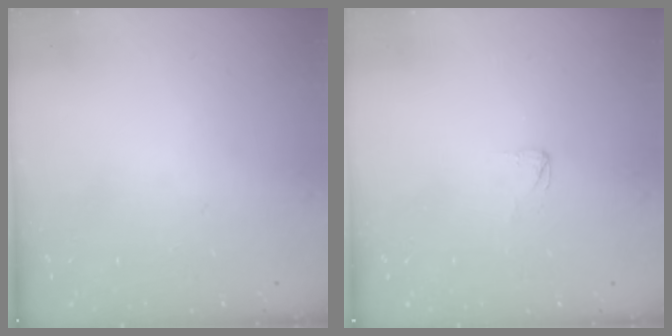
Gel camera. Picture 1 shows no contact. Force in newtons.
{"total": 2.3, "press": 2.3, "slide": 0.2}